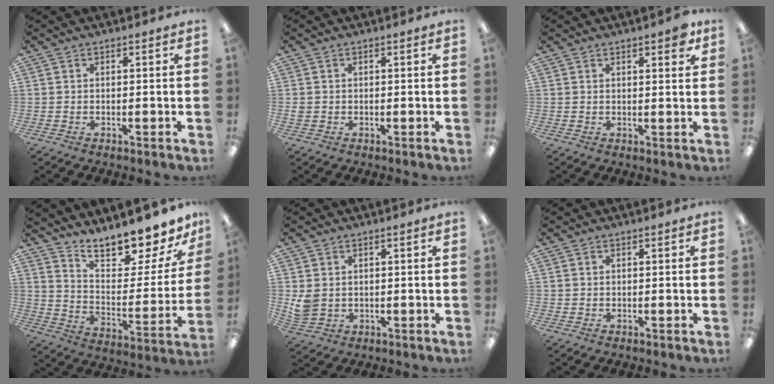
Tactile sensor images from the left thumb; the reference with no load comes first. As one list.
[{"total": 1.0, "force": [0.0, 1.0, 0.4], "torque": [-0.008, 0.004, -0.001]}, {"total": 3.4, "force": [2.4, 0.8, 2.3], "torque": [-0.025, -0.010, 0.036]}, {"total": 15.1, "force": [13.9, 3.0, 4.9], "torque": [-0.083, -0.119, 0.239]}, {"total": 4.0, "force": [1.3, 3.3, 2.0], "torque": [-0.038, -0.003, 0.026]}, {"total": 0.0}]